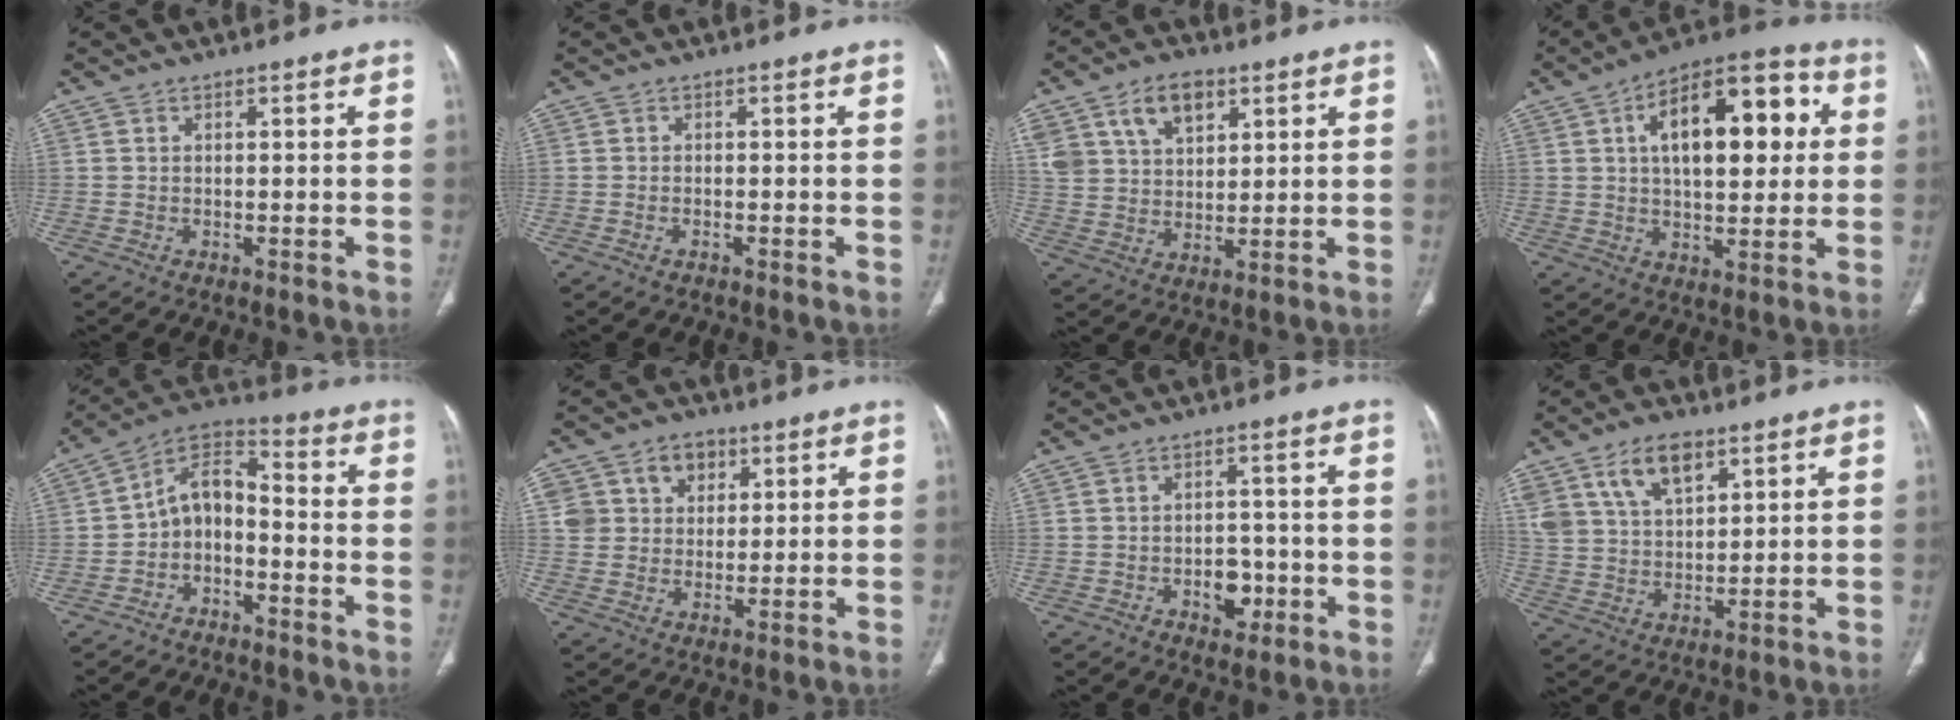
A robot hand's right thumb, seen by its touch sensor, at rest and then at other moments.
{"total": 0.7, "force": [-0.5, 0.3, 0.4], "torque": [-0.013, 0.003, -0.008]}
{"total": 11.9, "force": [6.0, 7.8, 6.7], "torque": [-0.103, -0.011, 0.119]}
{"total": 19.3, "force": [4.5, 9.6, 16.2], "torque": [-0.208, 0.022, 0.061]}
{"total": 9.5, "force": [-3.4, 6.2, 6.4], "torque": [-0.095, 0.067, -0.072]}
{"total": 9.4, "force": [3.8, 8.0, 3.3], "torque": [-0.020, -0.004, 0.066]}
{"total": 5.1, "force": [-1.7, 3.5, 3.3], "torque": [-0.020, 0.011, -0.019]}
{"total": 10.9, "force": [6.1, 6.1, 6.6], "torque": [-0.107, -0.021, 0.122]}